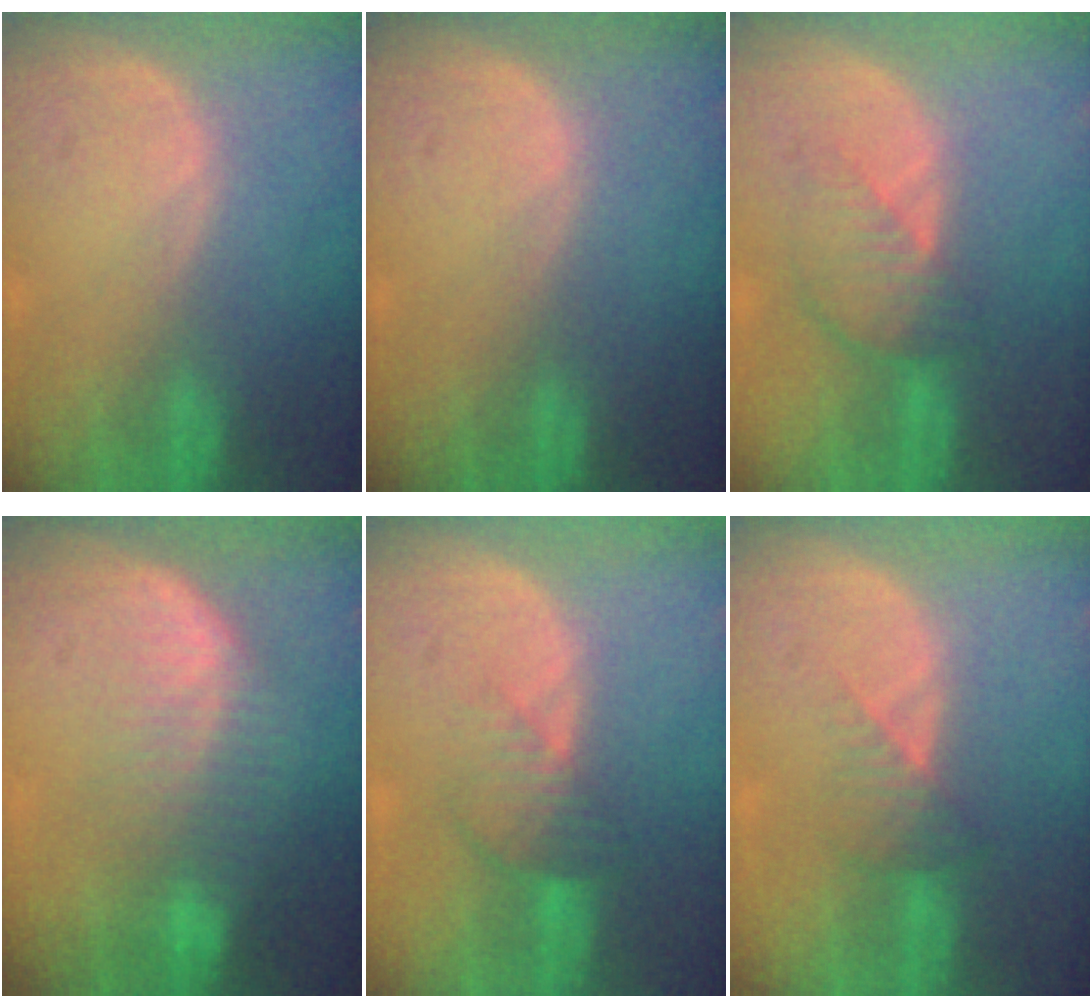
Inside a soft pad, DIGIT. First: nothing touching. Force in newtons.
{"total": 0.0}
{"total": 4.5, "press": 4.1, "slide": 2.0}
{"total": 7.1, "press": 6.5, "slide": 2.8}
{"total": 4.4, "press": 3.8, "slide": 2.3}
{"total": 3.4, "press": 3.0, "slide": 1.5}